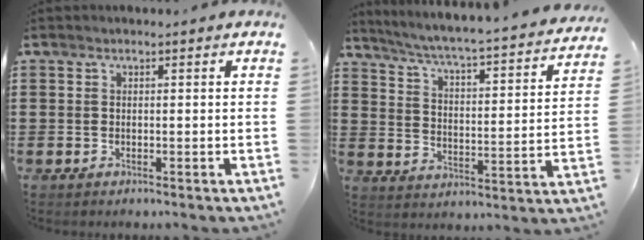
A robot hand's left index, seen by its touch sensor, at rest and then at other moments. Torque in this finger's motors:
{"motor_torque": [2.14, 0.00, 0.17, 0.14]}